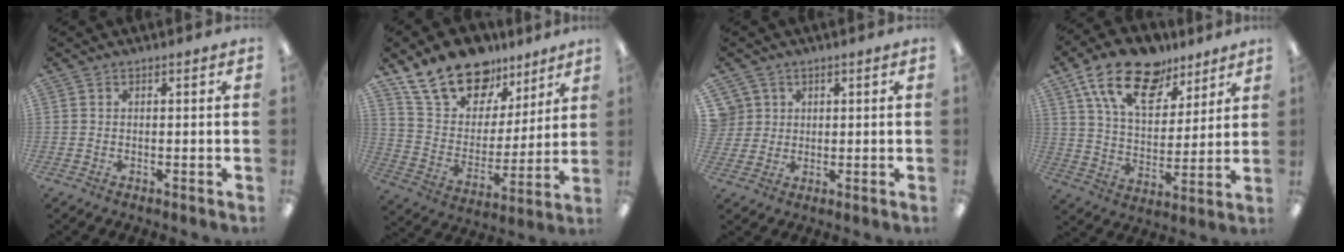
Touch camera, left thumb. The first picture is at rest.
{"total": 18.8, "force": [14.0, 10.4, 7.0], "torque": [-0.140, -0.085, 0.260]}
{"total": 4.6, "force": [1.8, 4.2, 0.1], "torque": [-0.013, 0.003, 0.035]}
{"total": 18.8, "force": [12.5, 9.9, 10.1], "torque": [-0.178, -0.060, 0.223]}